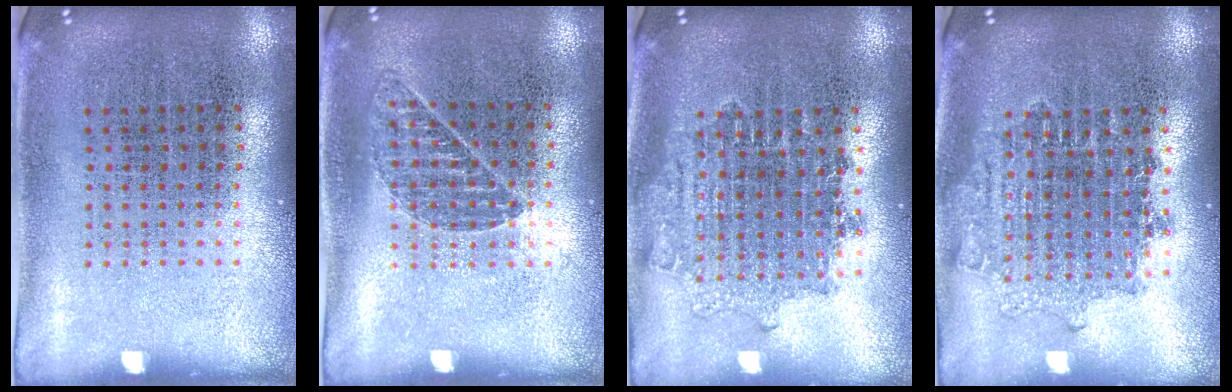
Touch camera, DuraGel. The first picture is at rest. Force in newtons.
{"total": 0.8, "press": 0.8, "slide": 0.1}
{"total": 1.7, "press": 1.4, "slide": 1.0}
{"total": 1.7, "press": 1.4, "slide": 1.0}